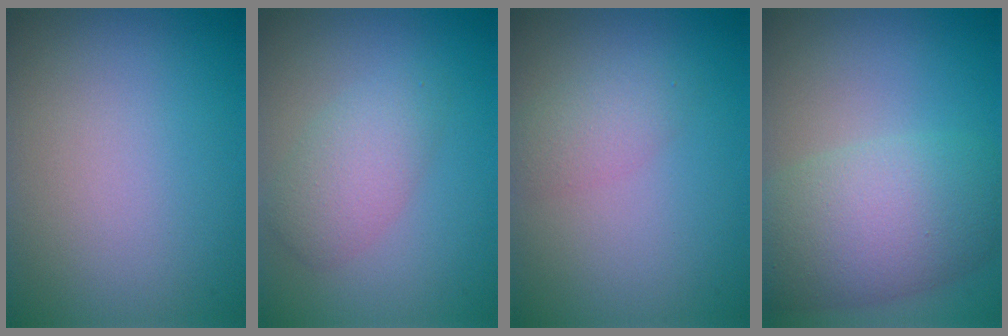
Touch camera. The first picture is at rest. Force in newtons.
{"total": 3.2, "press": 3.2, "slide": 0.1}
{"total": 1.9, "press": 1.9, "slide": 0.1}
{"total": 7.6, "press": 7.6, "slide": 0.1}